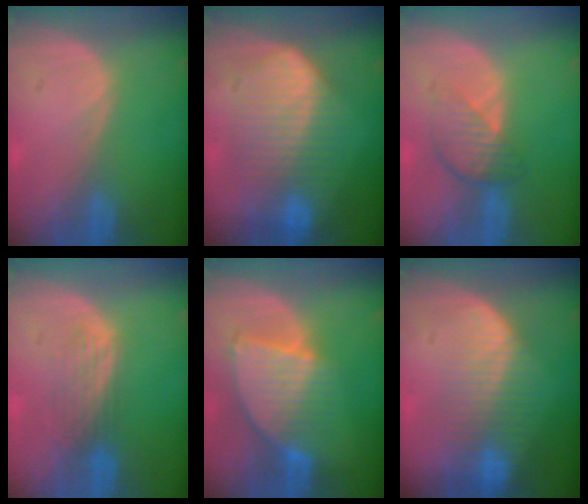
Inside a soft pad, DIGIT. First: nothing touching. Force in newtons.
{"total": 9.7, "press": 9.7, "slide": 0.8}
{"total": 4.5, "press": 4.1, "slide": 2.0}
{"total": 3.8, "press": 3.2, "slide": 1.9}
{"total": 8.0, "press": 7.1, "slide": 3.6}
{"total": 8.4, "press": 7.2, "slide": 4.4}